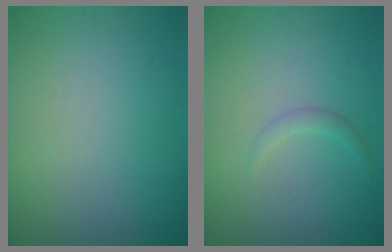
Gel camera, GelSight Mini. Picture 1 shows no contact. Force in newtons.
{"total": 1.0, "press": 1.0, "slide": 0.1}